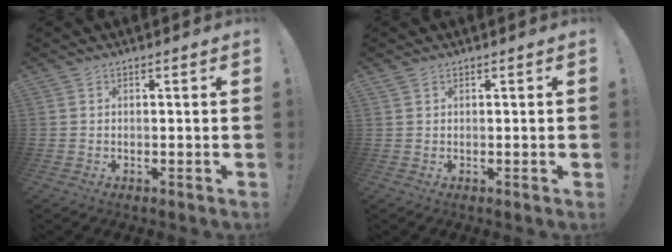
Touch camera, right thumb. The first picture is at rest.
{"total": 0.8, "force": [0.3, 0.0, 0.8], "torque": [-0.017, 0.002, 0.005]}